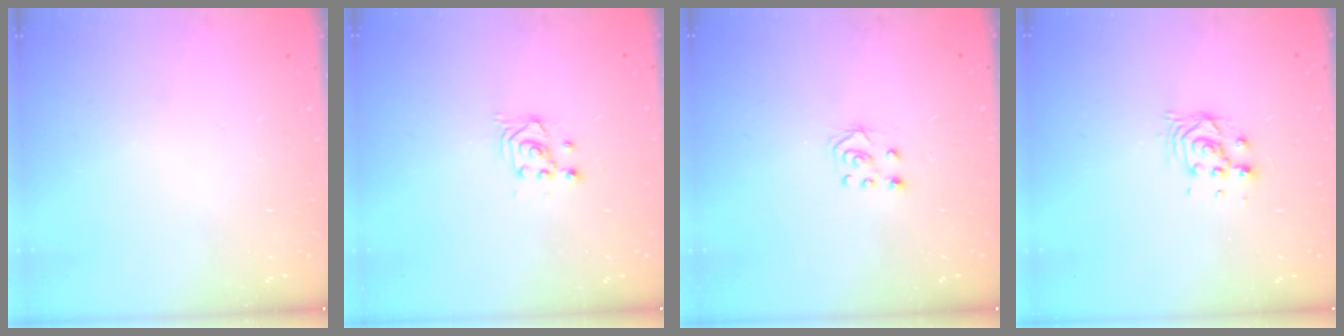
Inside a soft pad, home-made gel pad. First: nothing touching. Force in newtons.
{"total": 2.7, "press": 2.7, "slide": 0.3}
{"total": 4.2, "press": 4.2, "slide": 0.3}
{"total": 5.5, "press": 5.5, "slide": 0.3}